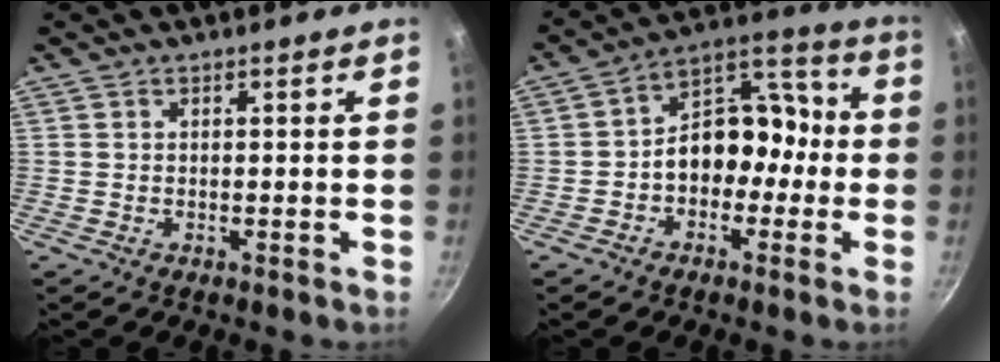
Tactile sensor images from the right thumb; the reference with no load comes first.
{"total": 12.9, "force": [-2.1, 9.5, 8.4], "torque": [-0.065, 0.069, -0.045]}